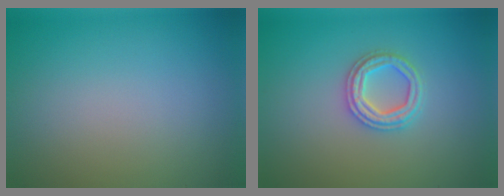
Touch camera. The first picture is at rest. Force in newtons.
{"total": 2.7, "press": 2.6, "slide": 0.7}